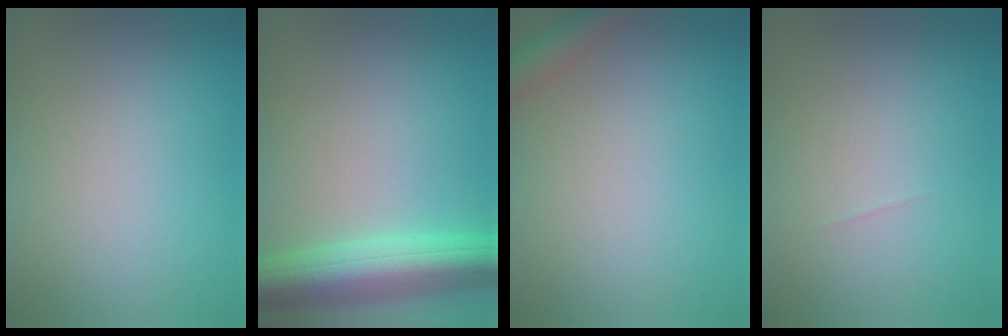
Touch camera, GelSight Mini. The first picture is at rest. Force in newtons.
{"total": 7.7, "press": 7.7, "slide": 0.3}
{"total": 2.9, "press": 2.9, "slide": 0.2}
{"total": 0.0}